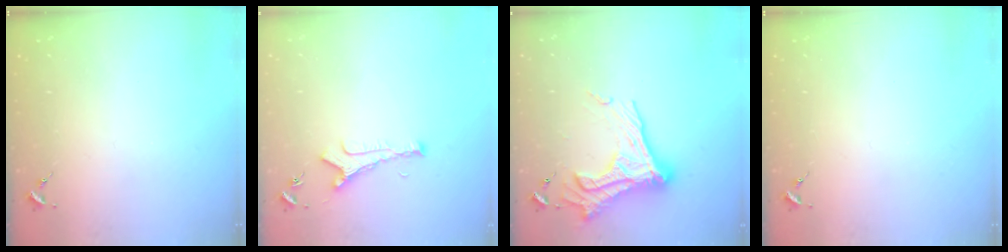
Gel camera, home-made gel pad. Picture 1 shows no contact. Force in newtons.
{"total": 5.1, "press": 5.0, "slide": 0.7}
{"total": 20.9, "press": 20.8, "slide": 1.7}
{"total": 0.0}